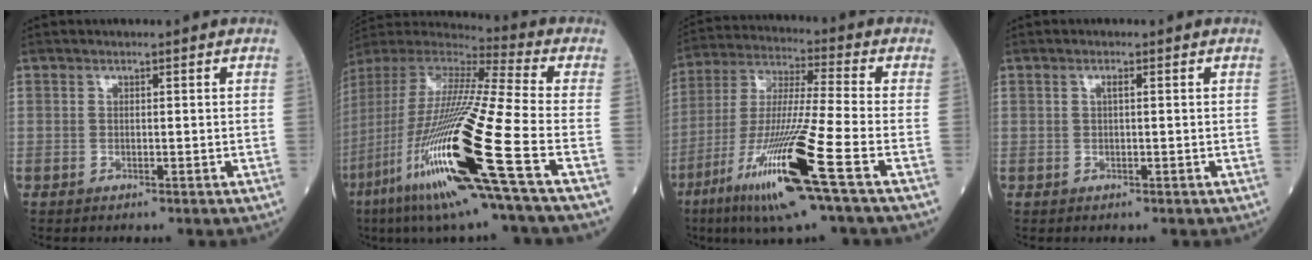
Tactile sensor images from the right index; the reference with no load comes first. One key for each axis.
{"total": 26.8, "fx": -9.8, "fy": 0.3, "fz": 24.9, "tx": -0.504, "ty": -0.061, "tz": -0.192}
{"total": 17.9, "fx": -8.1, "fy": -0.9, "fz": 15.9, "tx": -0.340, "ty": -0.040, "tz": -0.157}
{"total": 0.8, "fx": 0.2, "fy": 0.1, "fz": 0.8, "tx": -0.017, "ty": 0.002, "tz": 0.003}